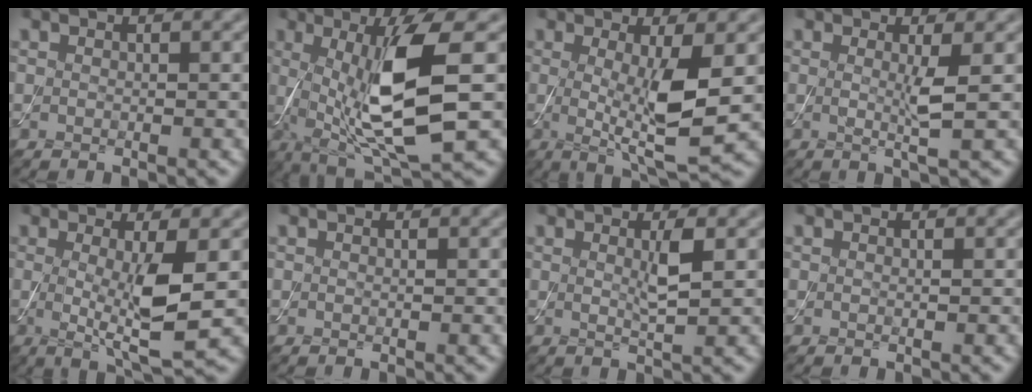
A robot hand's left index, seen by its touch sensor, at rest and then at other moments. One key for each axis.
{"total": 10.9, "fx": 0.1, "fy": 2.6, "fz": 10.6, "tx": -0.185, "ty": -0.009, "tz": 0.012}
{"total": 6.4, "fx": 0.0, "fy": 1.3, "fz": 6.3, "tx": -0.106, "ty": -0.017, "tz": 0.003}
{"total": 2.2, "fx": 0.1, "fy": 0.1, "fz": 2.2, "tx": -0.046, "ty": -0.007, "tz": -0.002}
{"total": 5.7, "fx": -0.1, "fy": 1.0, "fz": 5.6, "tx": -0.099, "ty": -0.016, "tz": 0.002}
{"total": 0.0}
{"total": 2.3, "fx": 0.5, "fy": 0.3, "fz": 2.2, "tx": -0.042, "ty": -0.004, "tz": 0.008}
{"total": 0.0}